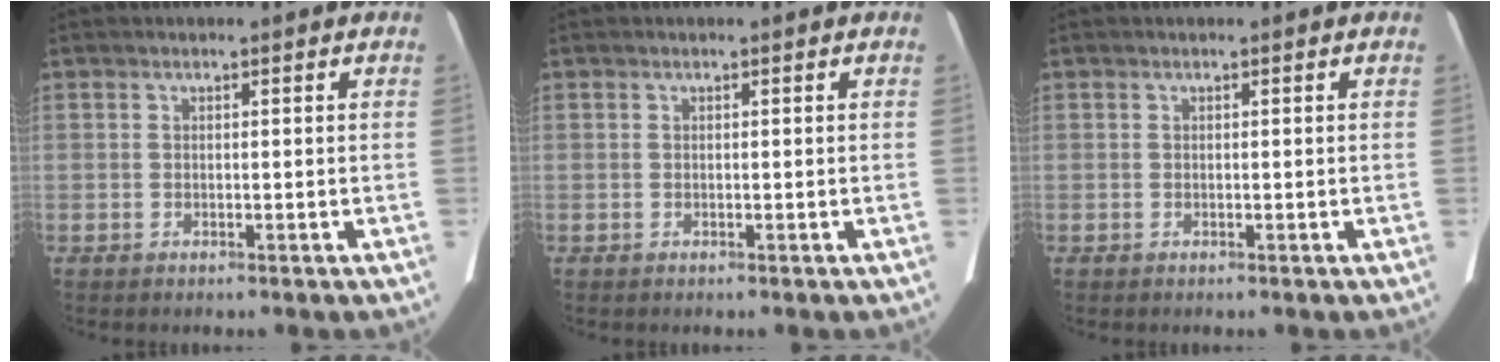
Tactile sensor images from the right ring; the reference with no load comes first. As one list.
[{"total": 0.0}, {"total": 0.0}]